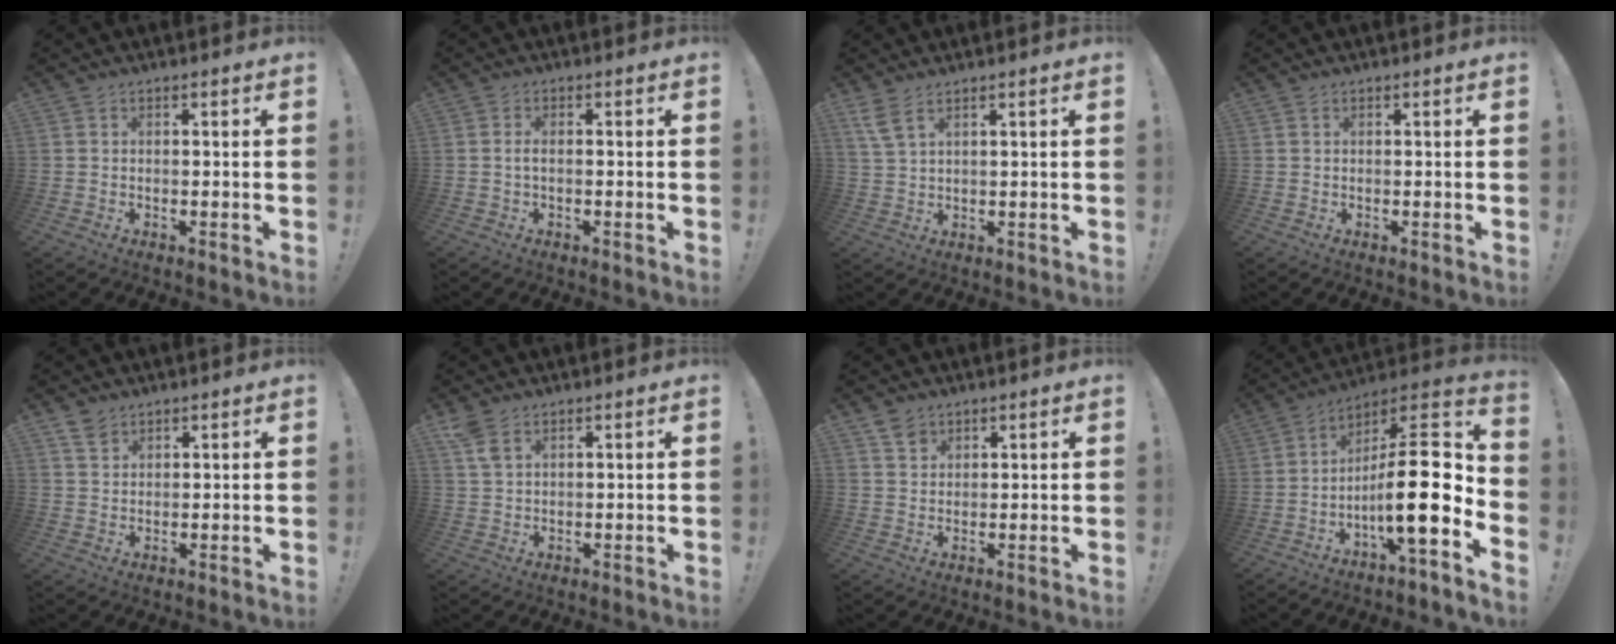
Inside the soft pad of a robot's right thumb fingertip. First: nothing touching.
{"total": 1.9, "force": [-0.6, 0.5, 1.7], "torque": [-0.040, 0.009, -0.010]}
{"total": 4.8, "force": [3.1, 1.3, 3.4], "torque": [-0.079, -0.006, 0.060]}
{"total": 0.0}
{"total": 3.5, "force": [2.7, 1.9, 1.1], "torque": [-0.013, -0.015, 0.051]}
{"total": 4.7, "force": [2.9, 2.4, 2.9], "torque": [-0.054, -0.011, 0.056]}
{"total": 3.7, "force": [2.8, 2.3, 0.8], "torque": [-0.011, -0.014, 0.052]}
{"total": 19.7, "force": [-4.0, 4.9, 18.7], "torque": [-0.320, 0.015, -0.067]}